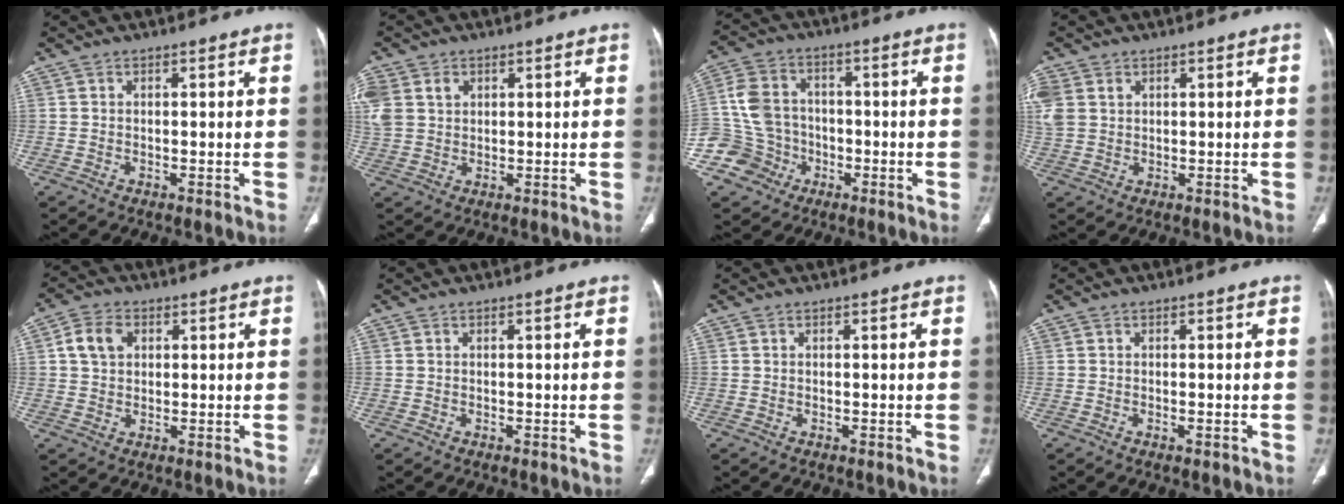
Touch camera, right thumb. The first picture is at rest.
{"total": 9.8, "force": [3.2, 7.7, 5.2], "torque": [-0.137, 0.016, 0.070]}
{"total": 11.0, "force": [-3.9, 10.0, 2.5], "torque": [-0.029, 0.034, -0.066]}
{"total": 7.2, "force": [2.2, 5.7, 3.9], "torque": [-0.116, 0.012, 0.053]}
{"total": 5.8, "force": [1.6, 4.4, 3.4], "torque": [-0.054, 0.006, 0.027]}
{"total": 0.0}
{"total": 0.0}
{"total": 0.6, "force": [-0.3, 0.1, 0.6], "torque": [-0.009, -0.002, -0.004]}